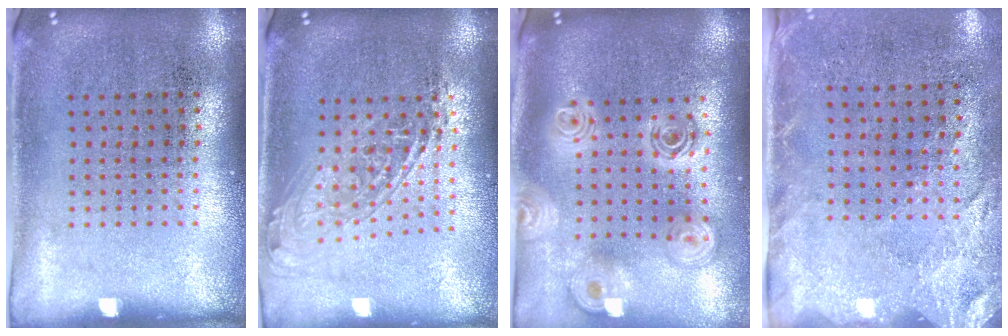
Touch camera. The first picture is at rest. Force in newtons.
{"total": 1.6, "press": 1.3, "slide": 1.0}
{"total": 2.4, "press": 1.9, "slide": 1.5}
{"total": 2.6, "press": 2.1, "slide": 1.6}